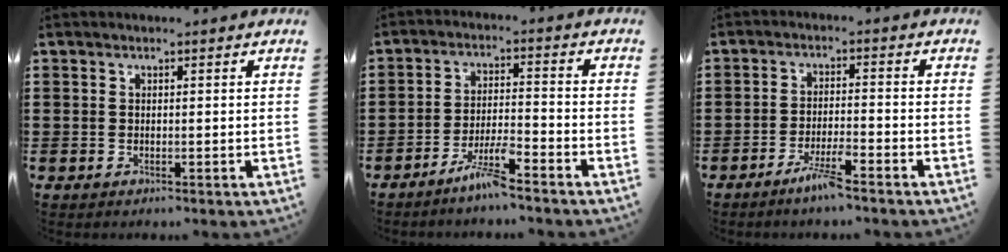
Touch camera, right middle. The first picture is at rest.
{"total": 5.5, "force": [-4.5, 0.3, 3.3], "torque": [-0.075, -0.008, -0.088]}
{"total": 4.4, "force": [-3.3, 0.2, 2.9], "torque": [-0.060, -0.004, -0.062]}